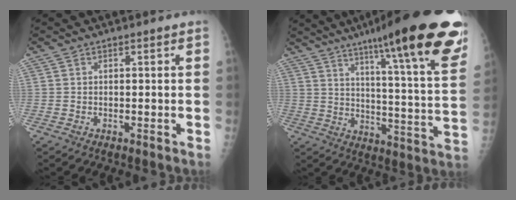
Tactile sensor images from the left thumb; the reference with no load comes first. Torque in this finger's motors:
{"motor_torque": [1.09, -0.22, 1.55, -1.23, 0.35]}